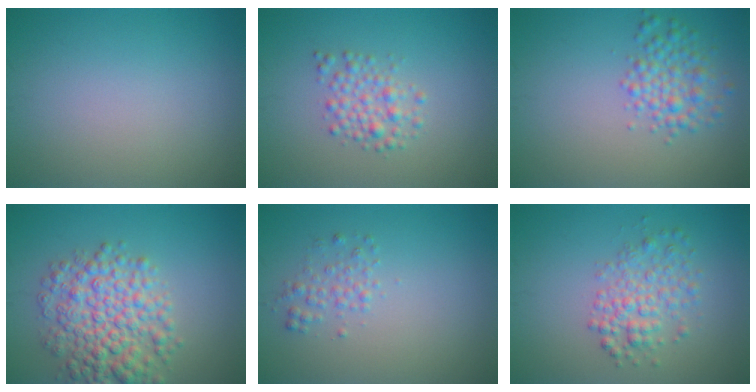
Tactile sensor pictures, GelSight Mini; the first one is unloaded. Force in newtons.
{"total": 2.5, "press": 2.5, "slide": 0.0}
{"total": 3.2, "press": 3.2, "slide": 0.0}
{"total": 6.8, "press": 6.8, "slide": 0.1}
{"total": 1.5, "press": 1.5, "slide": 0.1}
{"total": 3.4, "press": 3.4, "slide": 0.1}